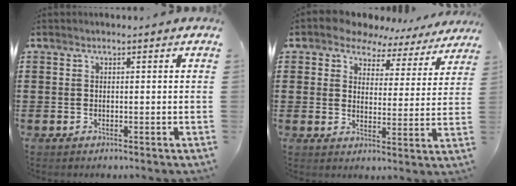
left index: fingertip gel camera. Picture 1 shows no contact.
{"total": 5.1, "force": [4.5, 2.3, 0.5], "torque": [-0.037, -0.019, 0.078]}